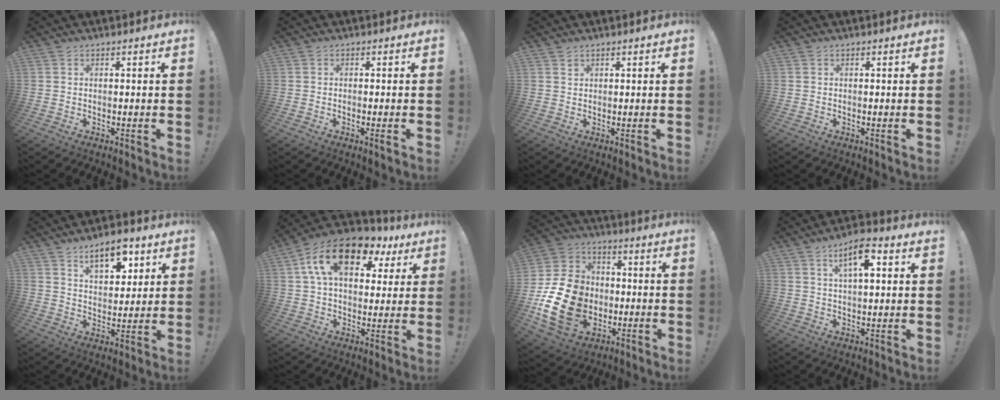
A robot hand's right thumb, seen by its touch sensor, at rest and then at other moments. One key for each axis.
{"total": 1.9, "fx": -0.9, "fy": -0.2, "fz": 1.7, "tx": -0.036, "ty": 0.000, "tz": -0.014}
{"total": 1.2, "fx": 0.9, "fy": 0.7, "fz": 0.2, "tx": -0.004, "ty": 0.000, "tz": 0.019}
{"total": 0.0}
{"total": 10.8, "fx": 6.4, "fy": 5.6, "fz": 6.6, "tx": -0.091, "ty": -0.024, "tz": 0.115}
{"total": 17.5, "fx": 7.8, "fy": 10.1, "fz": 12.0, "tx": -0.204, "ty": -0.020, "tz": 0.139}
{"total": 19.8, "fx": -4.0, "fy": 15.6, "fz": 11.6, "tx": -0.213, "ty": 0.028, "tz": -0.057}
{"total": 8.3, "fx": 3.4, "fy": 3.0, "fz": 7.0, "tx": -0.108, "ty": -0.004, "tz": 0.055}